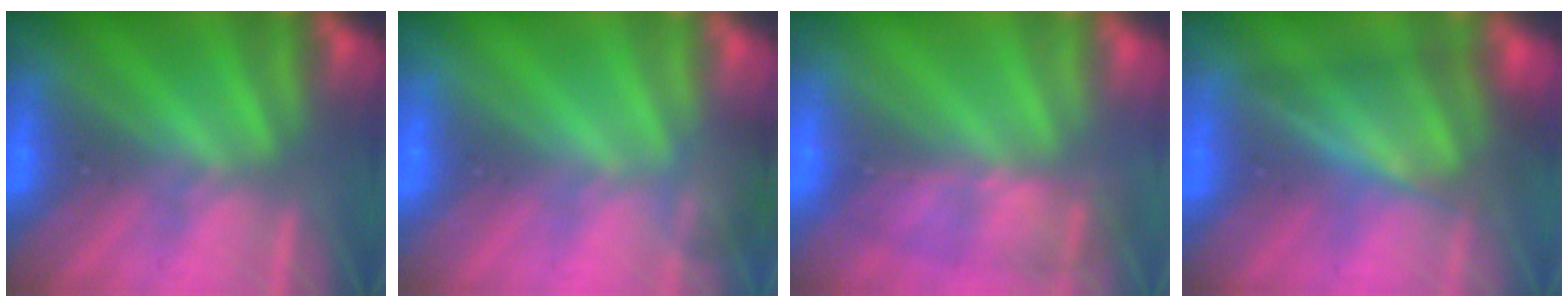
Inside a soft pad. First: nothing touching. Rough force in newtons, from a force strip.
{"total": 4.4}
{"total": 8.6}
{"total": 4.5}